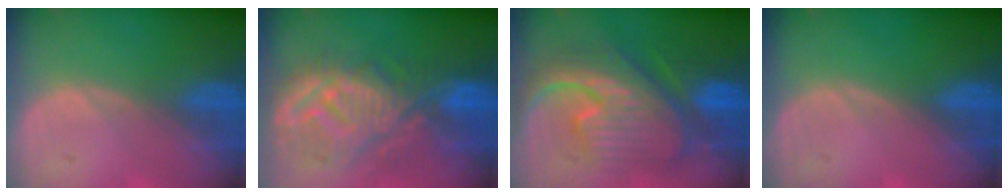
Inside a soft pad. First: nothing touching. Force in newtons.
{"total": 11.2, "press": 10.4, "slide": 4.3}
{"total": 12.5, "press": 12.4, "slide": 1.4}
{"total": 0.0}